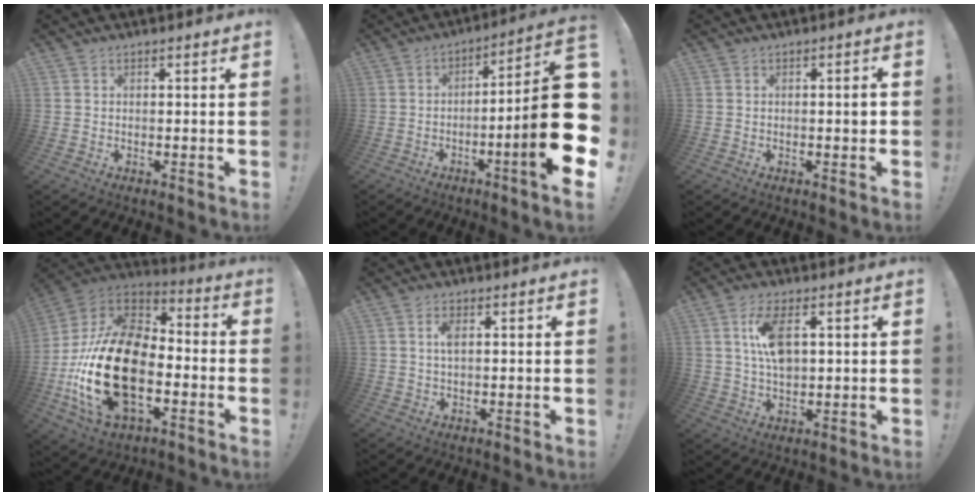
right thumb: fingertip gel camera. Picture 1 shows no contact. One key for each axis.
{"total": 22.5, "fx": -3.9, "fy": 2.7, "fz": 22.0, "tx": -0.329, "ty": 0.009, "tz": -0.063}
{"total": 2.2, "fx": -0.4, "fy": 0.2, "fz": 2.2, "tx": -0.027, "ty": 0.001, "tz": -0.011}
{"total": 27.8, "fx": -5.8, "fy": 16.8, "fz": 21.4, "tx": -0.431, "ty": 0.032, "tz": -0.086}
{"total": 2.9, "fx": 0.8, "fy": 1.1, "fz": 2.6, "tx": -0.050, "ty": 0.003, "tz": 0.011}
{"total": 9.7, "fx": 2.6, "fy": 4.4, "fz": 8.3, "tx": -0.151, "ty": -0.007, "tz": 0.044}